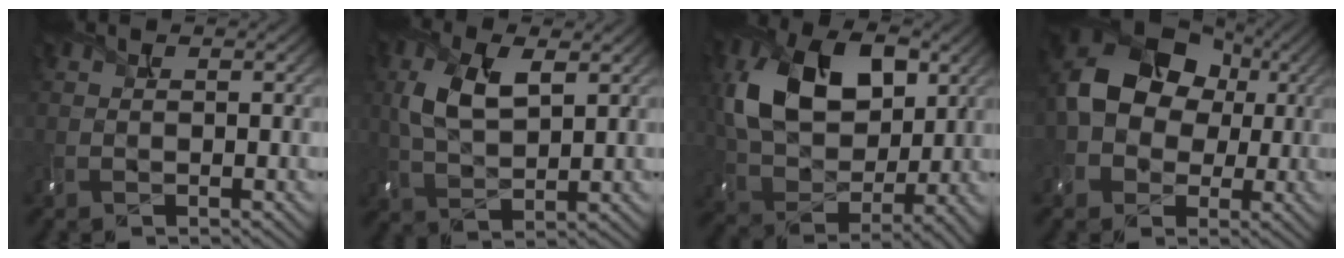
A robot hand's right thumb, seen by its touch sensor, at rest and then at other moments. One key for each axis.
{"total": 6.8, "fx": 2.2, "fy": 3.5, "fz": 5.5, "tx": -0.130, "ty": 0.006, "tz": 0.045}
{"total": 13.4, "fx": 3.9, "fy": 8.5, "fz": 9.6, "tx": -0.192, "ty": 0.007, "tz": 0.072}
{"total": 12.3, "fx": 0.7, "fy": 9.9, "fz": 7.3, "tx": -0.138, "ty": -0.001, "tz": 0.000}